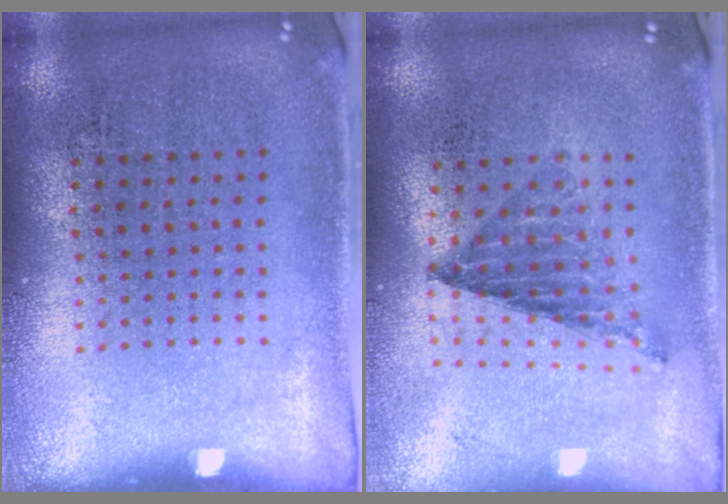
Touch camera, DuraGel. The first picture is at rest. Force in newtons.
{"total": 0.8, "press": 0.8, "slide": 0.1}